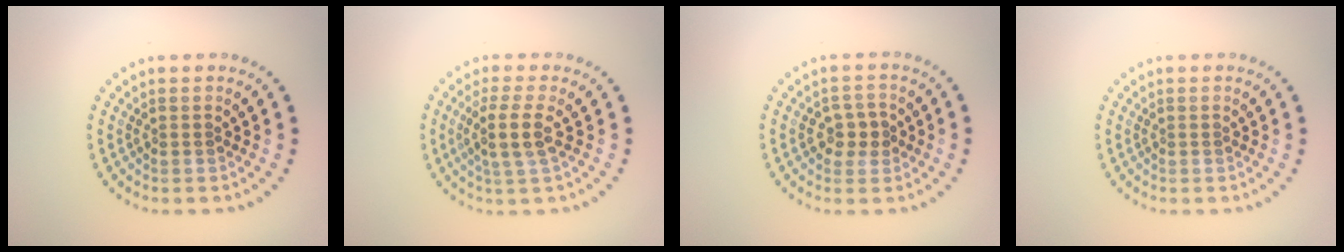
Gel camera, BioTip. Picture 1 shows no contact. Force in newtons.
{"total": 2.7, "press": 2.2, "slide": 1.6}
{"total": 2.2, "press": 2.2, "slide": 0.5}
{"total": 0.0}